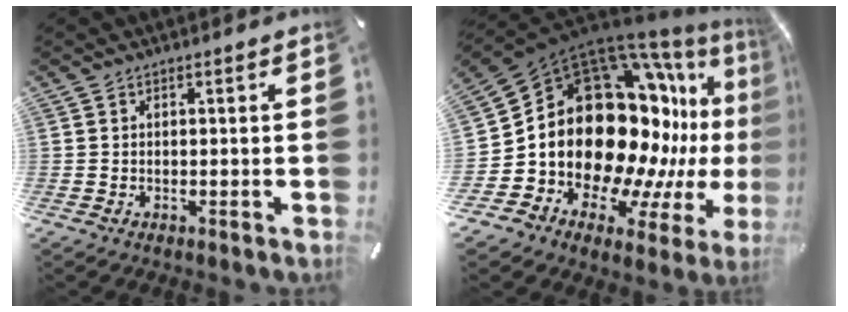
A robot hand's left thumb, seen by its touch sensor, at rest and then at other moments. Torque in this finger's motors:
{"motor_torque": [1.67, 3.34, 2.27, 0.51, 0.55]}